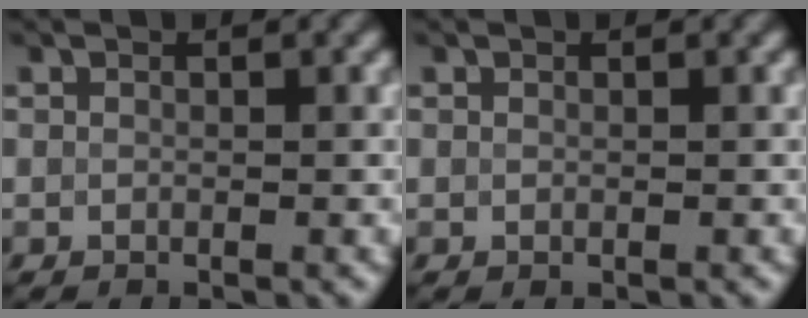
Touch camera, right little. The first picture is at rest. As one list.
[{"total": 0.0}]